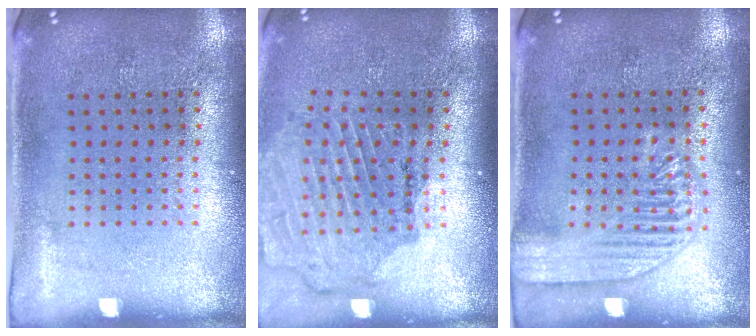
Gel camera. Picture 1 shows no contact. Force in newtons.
{"total": 1.6, "press": 1.6, "slide": 0.2}
{"total": 1.8, "press": 1.8, "slide": 0.3}